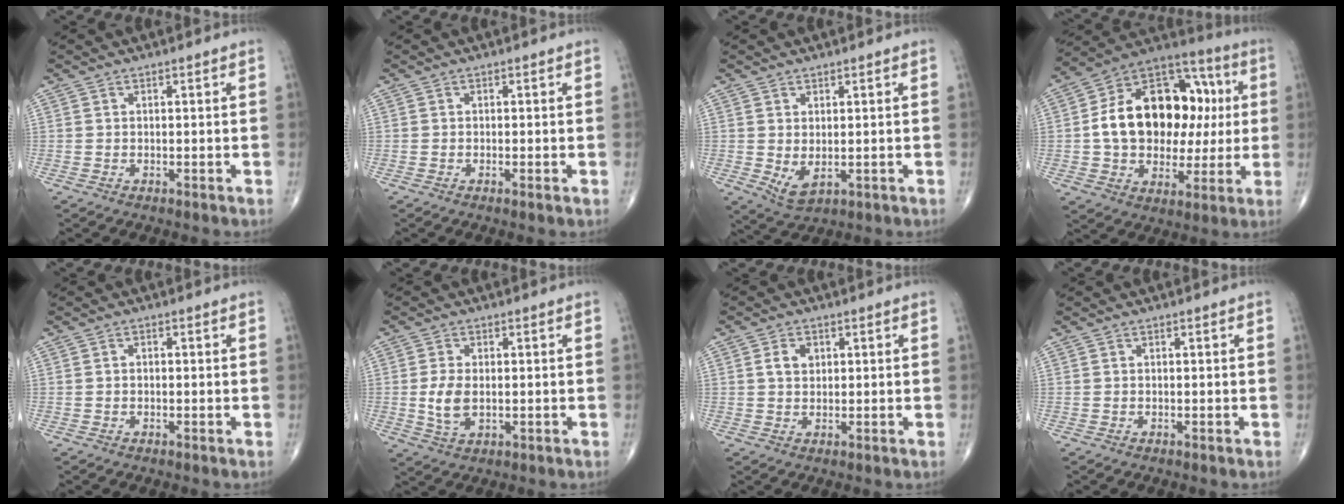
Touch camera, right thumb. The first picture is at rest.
{"total": 0.8, "force": [-0.3, 0.1, 0.7], "torque": [-0.017, -0.002, -0.005]}
{"total": 4.1, "force": [-0.2, 2.2, 3.5], "torque": [-0.059, -0.009, 0.010]}
{"total": 24.5, "force": [2.0, 16.6, 17.8], "torque": [-0.256, 0.035, 0.038]}
{"total": 0.9, "force": [-0.1, 0.7, 0.6], "torque": [-0.008, 0.004, -0.004]}
{"total": 5.7, "force": [-0.3, 3.3, 4.7], "torque": [-0.096, -0.006, -0.001]}
{"total": 3.3, "force": [0.9, 2.4, 2.1], "torque": [-0.029, 0.001, 0.016]}
{"total": 0.0}